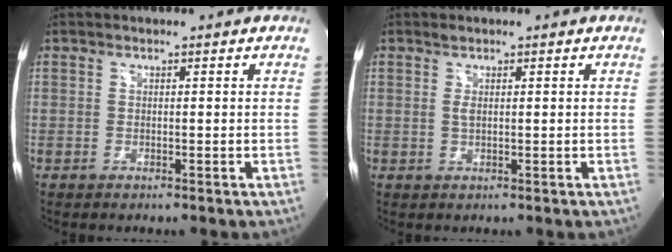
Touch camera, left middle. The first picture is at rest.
{"total": 1.1, "force": [0.6, 0.3, 0.9], "torque": [-0.028, -0.002, 0.014]}